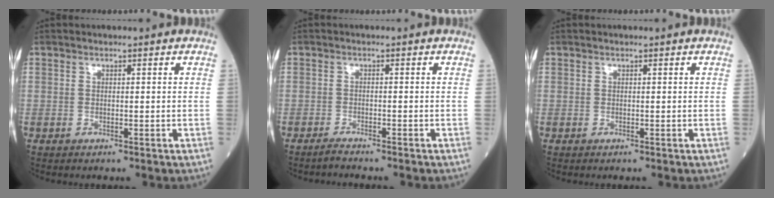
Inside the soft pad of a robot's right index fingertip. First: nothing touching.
{"total": 1.4, "force": [-1.3, -0.1, 0.3], "torque": [-0.012, -0.003, -0.024]}
{"total": 0.0}